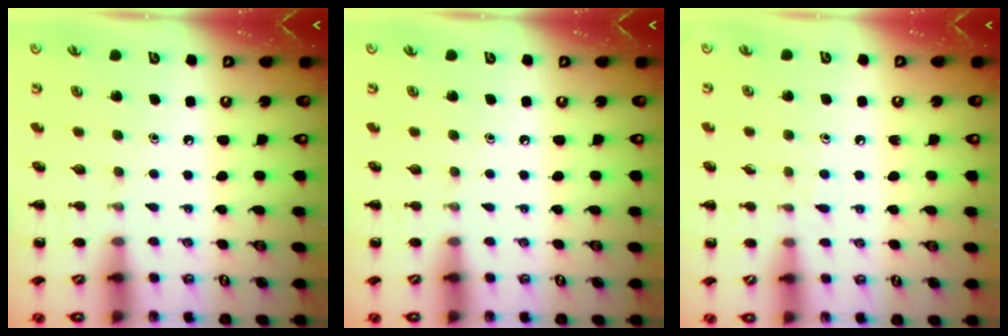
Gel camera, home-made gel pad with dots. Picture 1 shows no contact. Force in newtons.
{"total": 0.0}
{"total": 4.3, "press": 3.8, "slide": 2.0}